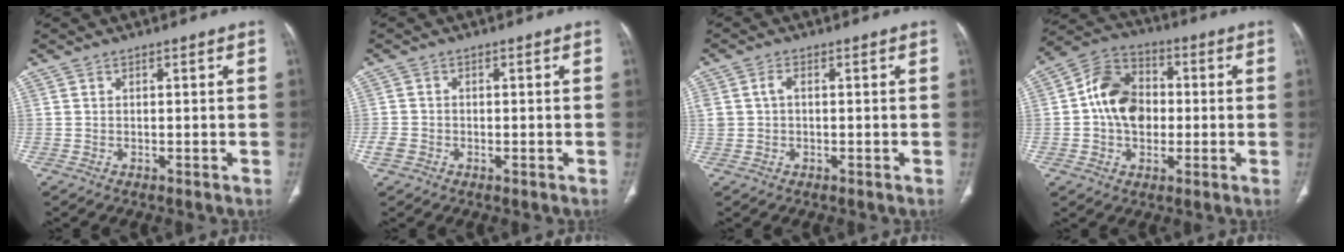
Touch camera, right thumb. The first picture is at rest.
{"total": 2.3, "force": [-0.9, 1.9, 1.0], "torque": [-0.019, 0.007, -0.018]}
{"total": 2.9, "force": [0.3, 1.9, 2.1], "torque": [-0.055, 0.012, 0.008]}
{"total": 12.5, "force": [0.0, 9.4, 8.3], "torque": [-0.118, 0.027, -0.009]}